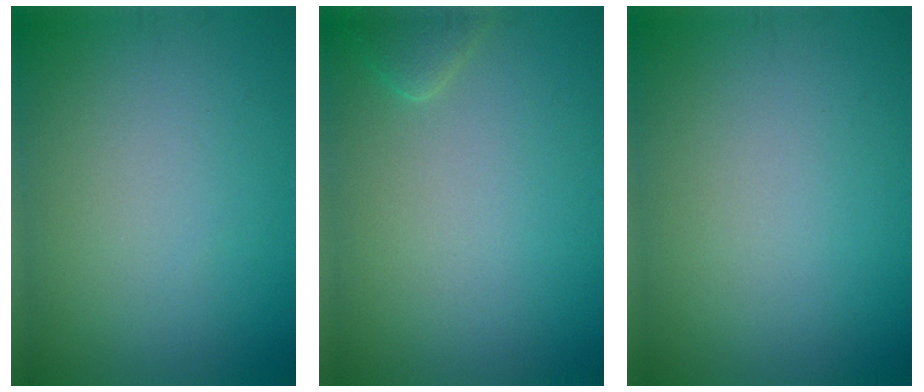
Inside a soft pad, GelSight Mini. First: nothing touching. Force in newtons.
{"total": 1.4, "press": 1.4, "slide": 0.2}
{"total": 0.0}